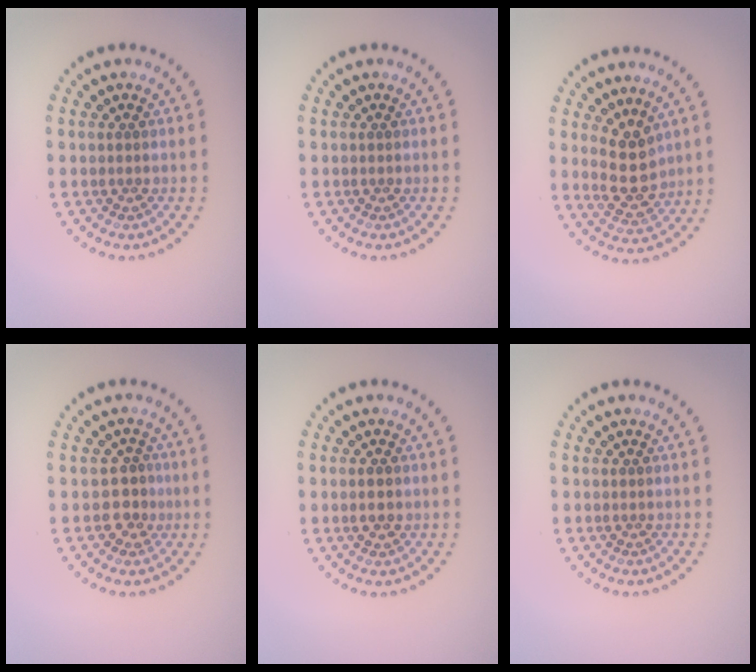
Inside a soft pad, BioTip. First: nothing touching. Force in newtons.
{"total": 0.0}
{"total": 3.7, "press": 3.5, "slide": 1.3}
{"total": 2.0, "press": 1.7, "slide": 1.0}
{"total": 1.9, "press": 1.9, "slide": 0.2}
{"total": 0.0}